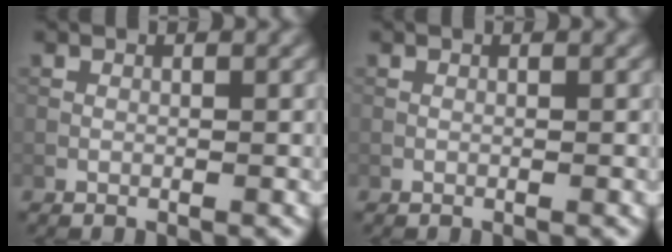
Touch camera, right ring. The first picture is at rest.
{"total": 0.0}